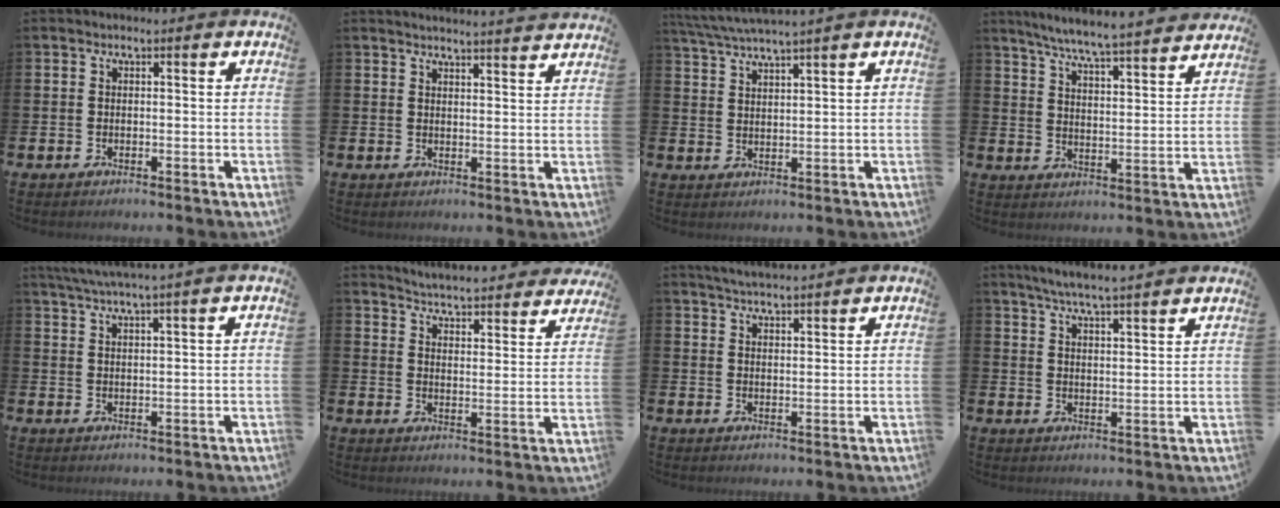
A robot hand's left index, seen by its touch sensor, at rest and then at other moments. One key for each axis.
{"total": 3.3, "fx": 3.2, "fy": -0.5, "fz": -0.1, "tx": 0.009, "ty": -0.027, "tz": 0.055}
{"total": 4.1, "fx": 3.8, "fy": -0.6, "fz": 1.2, "tx": -0.038, "ty": -0.015, "tz": 0.069}
{"total": 6.7, "fx": 6.4, "fy": -0.4, "fz": 1.8, "tx": -0.057, "ty": -0.049, "tz": 0.110}
{"total": 3.8, "fx": 3.6, "fy": -0.9, "fz": 1.0, "tx": -0.031, "ty": -0.013, "tz": 0.066}
{"total": 4.9, "fx": 4.9, "fy": 0.2, "fz": 0.3, "tx": -0.022, "ty": -0.046, "tz": 0.081}
{"total": 4.0, "fx": 3.9, "fy": -0.1, "fz": 0.6, "tx": -0.015, "ty": -0.020, "tz": 0.070}
{"total": 5.7, "fx": 5.5, "fy": -0.5, "fz": 1.3, "tx": -0.036, "ty": -0.032, "tz": 0.096}